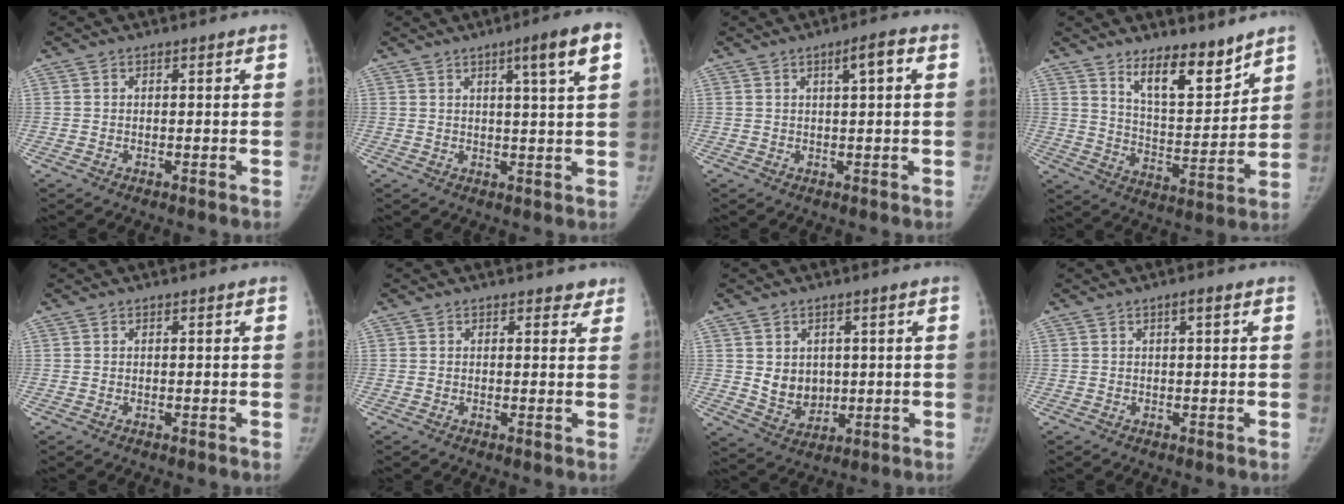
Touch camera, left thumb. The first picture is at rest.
{"total": 7.3, "force": [3.4, 0.0, 6.4], "torque": [-0.094, -0.009, 0.048]}
{"total": 3.7, "force": [1.2, 0.6, 3.4], "torque": [-0.048, 0.007, 0.017]}
{"total": 11.8, "force": [8.9, 3.9, 6.6], "torque": [-0.073, -0.080, 0.156]}
{"total": 0.0}
{"total": 2.0, "force": [1.6, 1.1, 0.3], "torque": [0.023, -0.008, 0.011]}
{"total": 6.6, "force": [0.9, 5.5, 3.5], "torque": [-0.028, -0.015, 0.033]}
{"total": 1.3, "force": [0.6, 0.2, 1.1], "torque": [-0.016, 0.002, 0.007]}